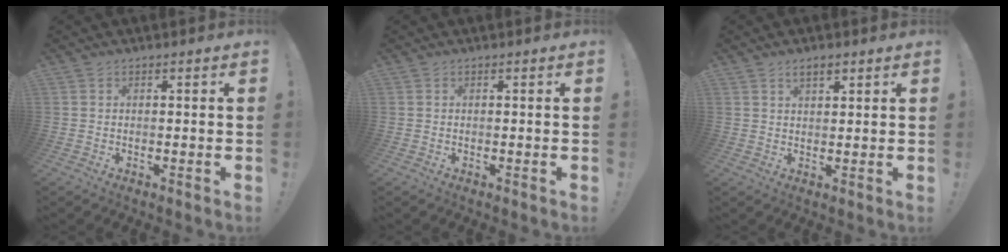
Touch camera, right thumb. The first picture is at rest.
{"total": 0.0}
{"total": 3.3, "force": [2.0, 1.5, 2.1], "torque": [-0.034, -0.005, 0.034]}